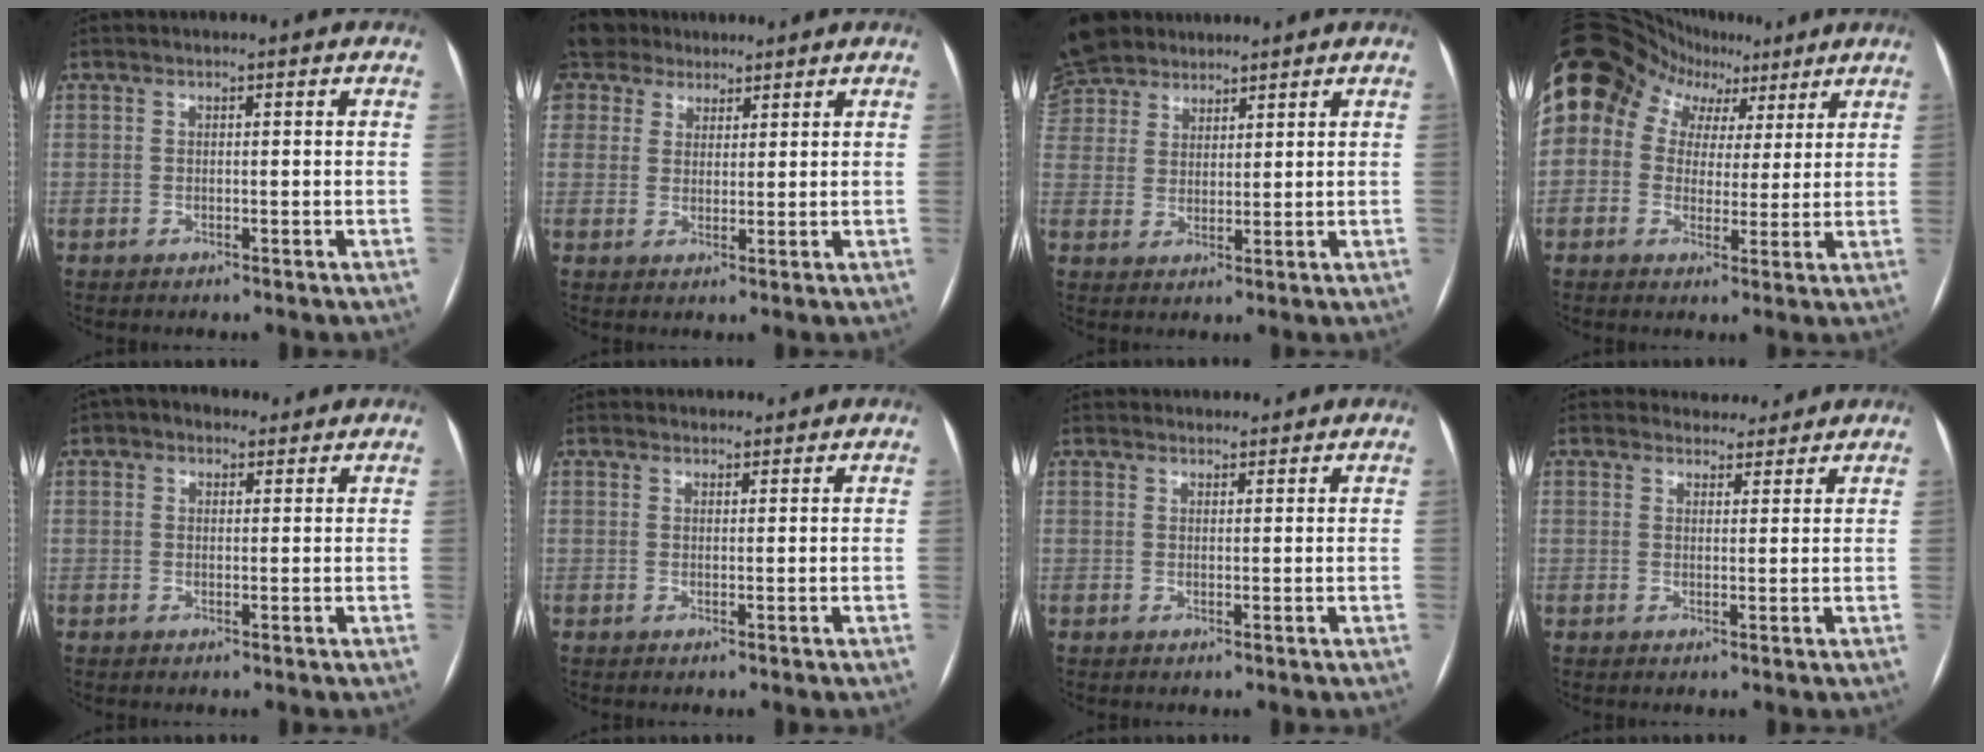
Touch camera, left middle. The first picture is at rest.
{"total": 8.0, "force": [5.6, 5.6, 1.0], "torque": [-0.024, 0.030, 0.108]}
{"total": 11.5, "force": [8.9, 6.5, 3.1], "torque": [-0.094, 0.035, 0.176]}
{"total": 19.2, "force": [8.7, 14.4, 9.1], "torque": [-0.206, 0.100, 0.155]}
{"total": 3.8, "force": [2.7, 2.2, 1.3], "torque": [-0.021, 0.028, 0.041]}
{"total": 3.6, "force": [3.4, 1.0, 0.5], "torque": [-0.004, 0.026, 0.047]}
{"total": 4.9, "force": [4.7, 1.3, 0.7], "torque": [-0.004, 0.031, 0.063]}
{"total": 4.3, "force": [4.0, 1.6, 0.0], "torque": [0.006, 0.006, 0.047]}